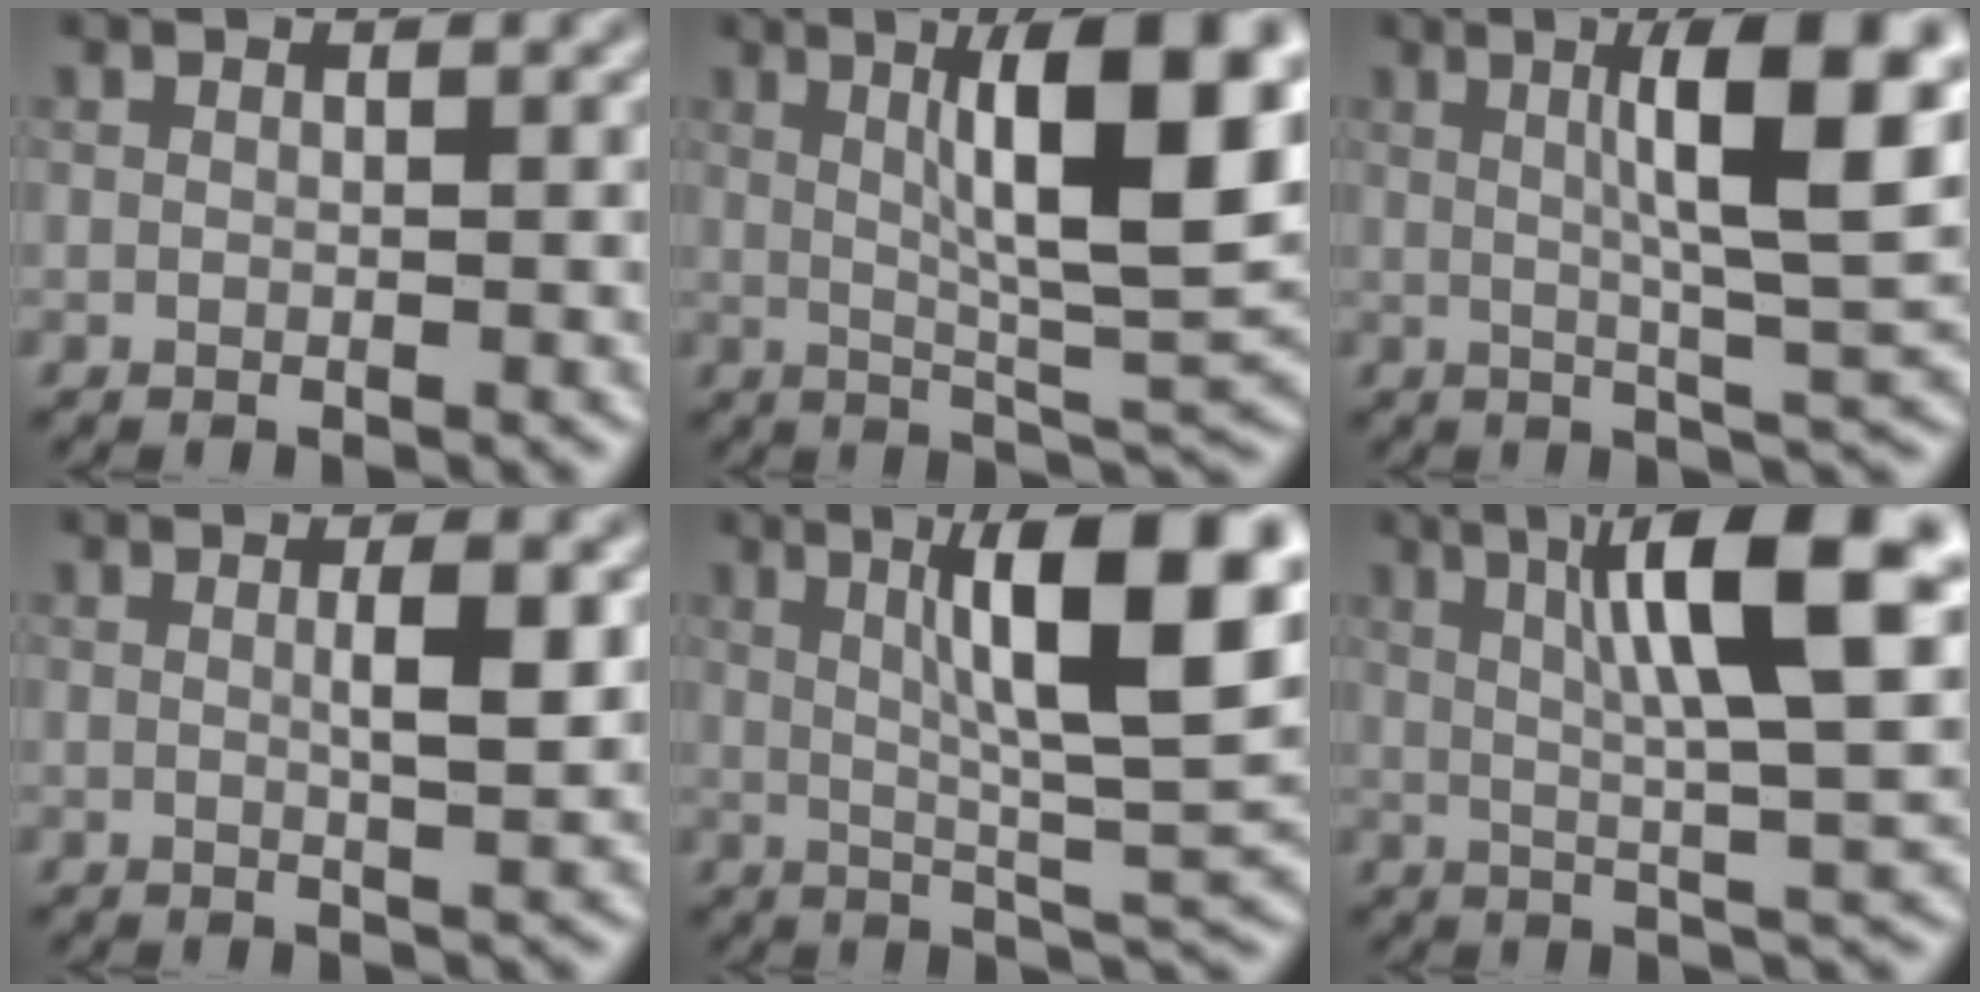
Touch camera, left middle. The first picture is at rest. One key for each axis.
{"total": 11.0, "fx": 3.0, "fy": 2.3, "fz": 10.3, "tx": -0.143, "ty": 0.006, "tz": 0.051}
{"total": 9.6, "fx": 2.4, "fy": 1.7, "fz": 9.2, "tx": -0.123, "ty": 0.008, "tz": 0.036}
{"total": 2.7, "fx": 0.5, "fy": 0.5, "fz": 2.6, "tx": -0.038, "ty": 0.003, "tz": 0.006}
{"total": 11.7, "fx": 3.6, "fy": 2.3, "fz": 10.9, "tx": -0.154, "ty": 0.015, "tz": 0.058}
{"total": 11.1, "fx": 3.7, "fy": 1.9, "fz": 10.3, "tx": -0.148, "ty": 0.013, "tz": 0.058}